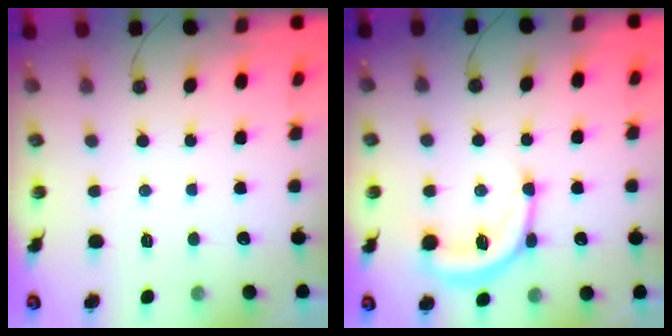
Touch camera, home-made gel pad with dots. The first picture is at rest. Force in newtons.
{"total": 13.0, "press": 13.0, "slide": 0.5}